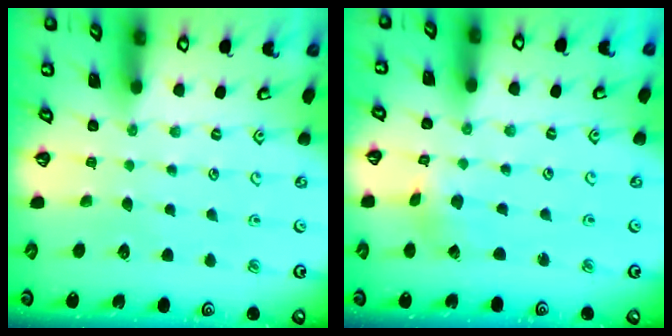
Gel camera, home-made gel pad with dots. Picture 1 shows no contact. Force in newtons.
{"total": 1.4, "press": 1.4, "slide": 0.4}